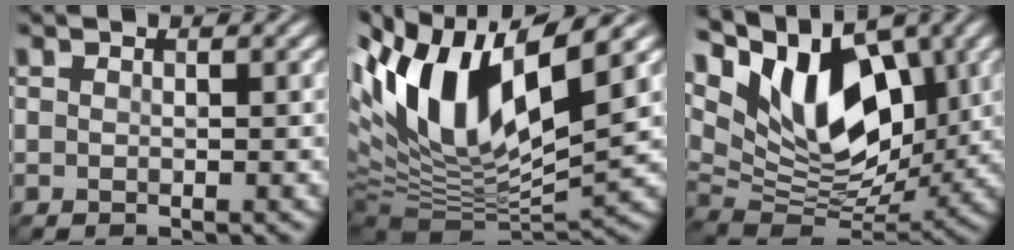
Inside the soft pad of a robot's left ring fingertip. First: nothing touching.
{"total": 13.8, "force": [4.1, 5.8, 11.8], "torque": [-0.226, 0.001, 0.070]}
{"total": 12.5, "force": [5.3, 6.5, 9.2], "torque": [-0.145, 0.008, 0.086]}